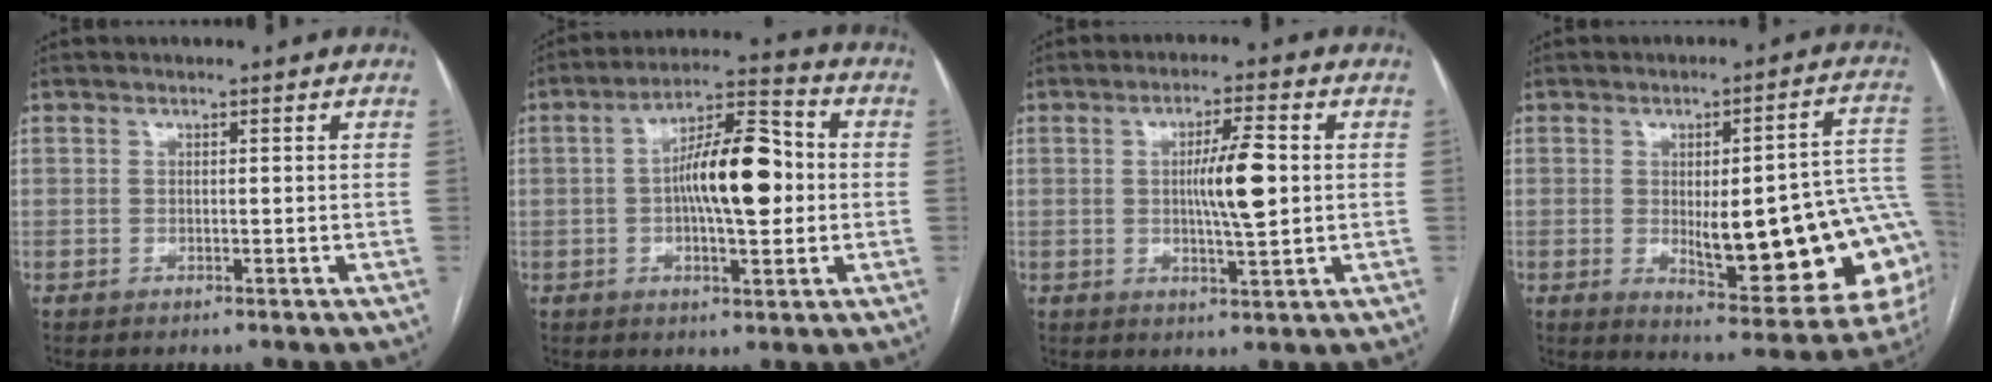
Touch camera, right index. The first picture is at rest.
{"total": 12.7, "force": [0.0, 3.8, 12.1], "torque": [-0.207, 0.024, -0.002]}
{"total": 7.5, "force": [0.5, 0.9, 7.4], "torque": [-0.125, 0.001, 0.008]}
{"total": 22.5, "force": [-2.4, 5.7, 21.6], "torque": [-0.196, 0.018, -0.008]}